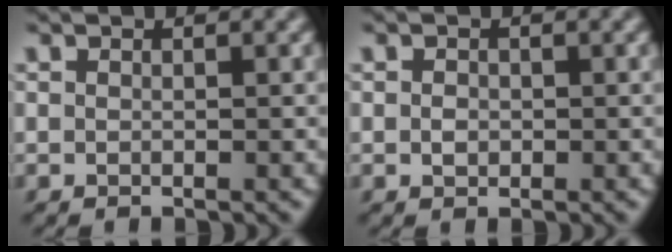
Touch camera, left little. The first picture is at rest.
{"total": 1.0, "force": [-0.2, 0.8, 0.5], "torque": [-0.011, -0.002, -0.007]}